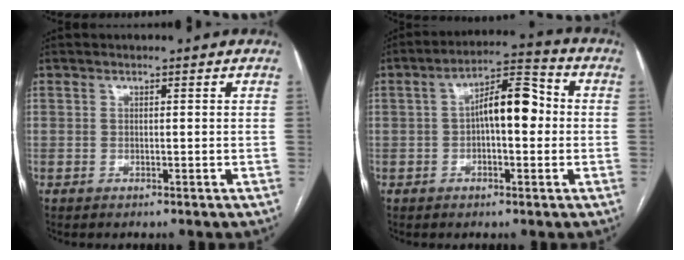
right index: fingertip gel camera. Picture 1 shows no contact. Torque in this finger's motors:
{"motor_torque": [1.25, -0.18, 0.65, 0.14]}